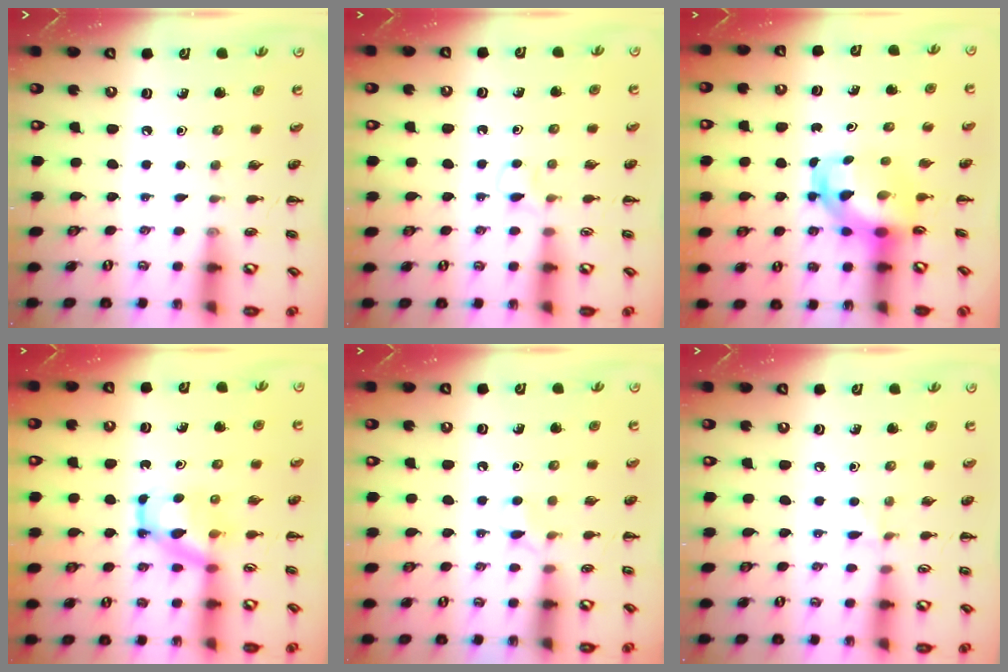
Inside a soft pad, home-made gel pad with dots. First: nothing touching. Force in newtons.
{"total": 2.8, "press": 2.6, "slide": 1.2}
{"total": 5.5, "press": 5.4, "slide": 1.1}
{"total": 5.7, "press": 5.6, "slide": 0.7}
{"total": 4.0, "press": 3.7, "slide": 1.4}
{"total": 3.8, "press": 3.5, "slide": 1.4}